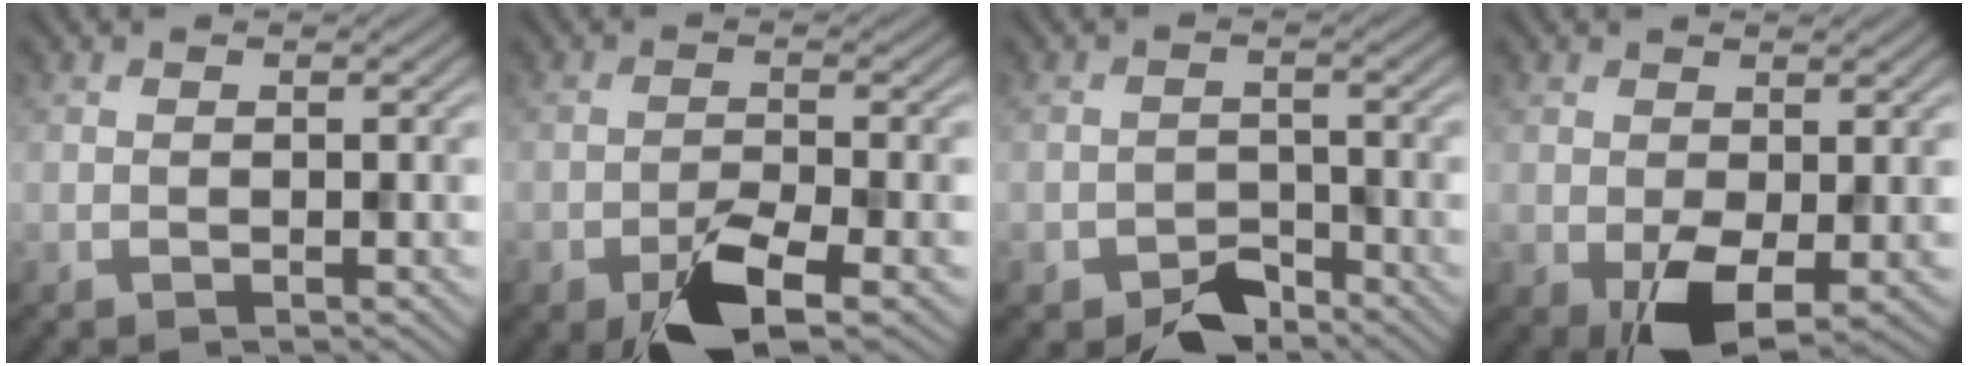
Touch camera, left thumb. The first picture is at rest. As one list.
[{"total": 6.3, "force": [-3.7, 2.1, 4.7], "torque": [-0.086, -0.002, -0.067]}, {"total": 4.2, "force": [-3.2, 2.2, 1.6], "torque": [-0.024, -0.005, -0.060]}, {"total": 5.4, "force": [-1.3, 3.2, 4.2], "torque": [-0.092, -0.020, -0.021]}]